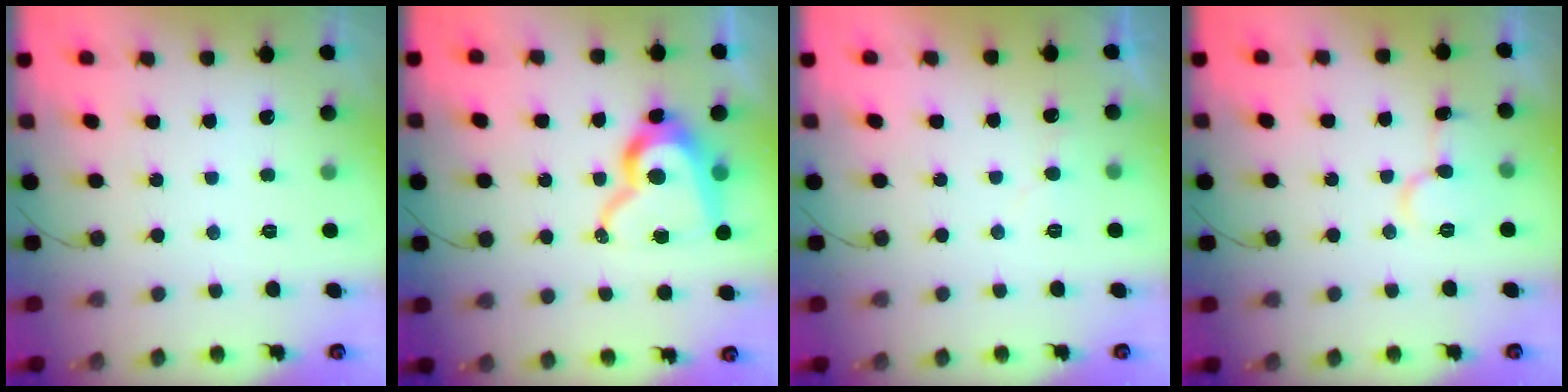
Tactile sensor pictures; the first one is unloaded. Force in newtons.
{"total": 16.5, "press": 16.5, "slide": 1.3}
{"total": 3.9, "press": 3.8, "slide": 0.3}
{"total": 8.1, "press": 8.1, "slide": 0.8}